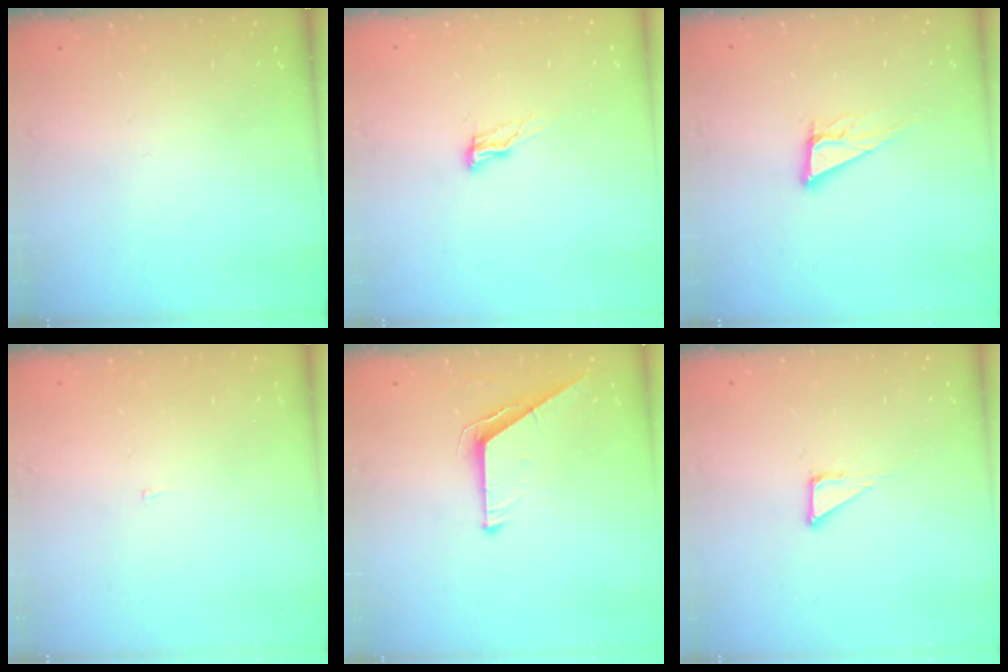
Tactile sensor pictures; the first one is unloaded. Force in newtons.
{"total": 8.0, "press": 7.7, "slide": 2.0}
{"total": 10.8, "press": 10.5, "slide": 2.6}
{"total": 1.9, "press": 1.9, "slide": 0.1}
{"total": 6.2, "press": 6.2, "slide": 0.5}
{"total": 1.9, "press": 1.9, "slide": 0.1}